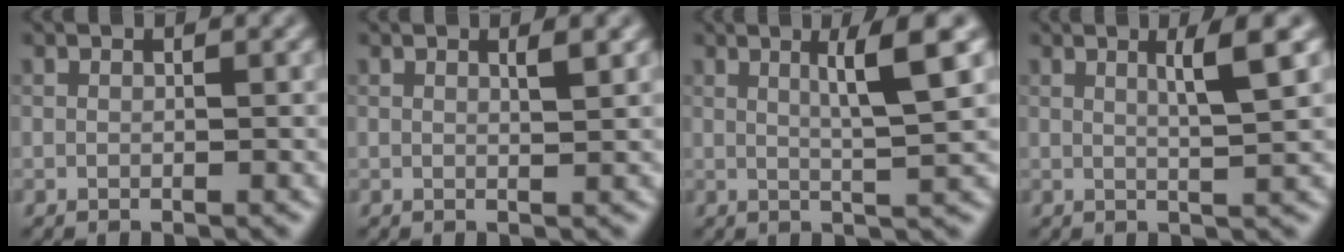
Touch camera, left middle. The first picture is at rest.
{"total": 1.2, "force": [0.6, 0.3, 1.0], "torque": [-0.010, 0.003, 0.008]}
{"total": 4.7, "force": [1.7, 0.5, 4.4], "torque": [-0.065, 0.003, 0.029]}
{"total": 3.3, "force": [1.2, 0.4, 3.0], "torque": [-0.039, 0.006, 0.019]}